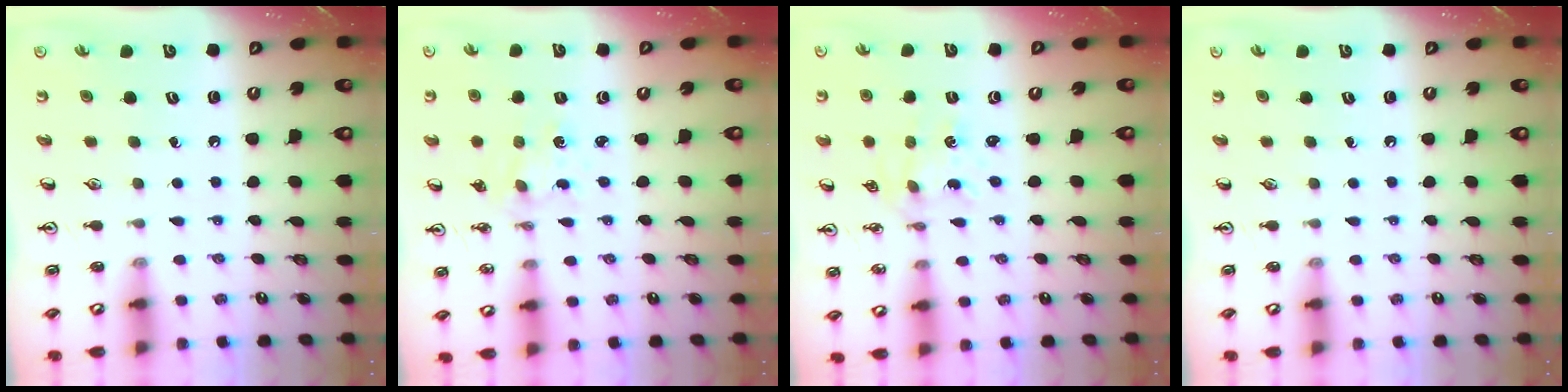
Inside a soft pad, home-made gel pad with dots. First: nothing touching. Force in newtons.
{"total": 0.7, "press": 0.7, "slide": 0.1}
{"total": 0.9, "press": 0.8, "slide": 0.2}
{"total": 0.0}